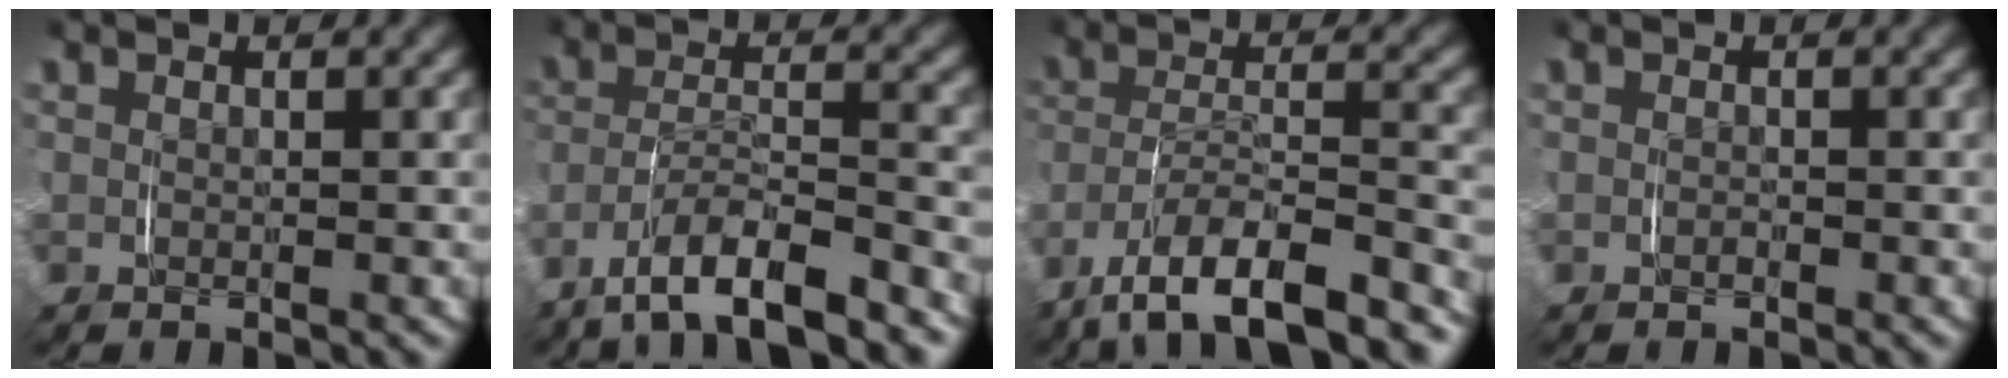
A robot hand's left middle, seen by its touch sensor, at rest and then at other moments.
{"total": 6.2, "force": [-5.1, 1.5, 3.2], "torque": [-0.053, 0.001, -0.095]}
{"total": 9.1, "force": [-7.2, 2.6, 4.9], "torque": [-0.084, -0.010, -0.119]}
{"total": 0.5, "force": [-0.5, 0.2, 0.2], "torque": [-0.004, -0.001, -0.010]}